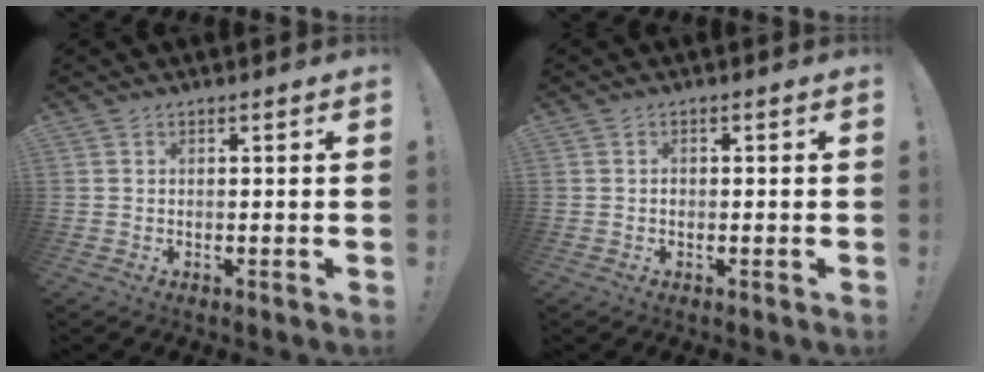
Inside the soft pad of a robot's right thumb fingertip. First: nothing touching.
{"total": 0.8, "force": [-0.4, 0.7, 0.1], "torque": [-0.010, 0.007, -0.006]}